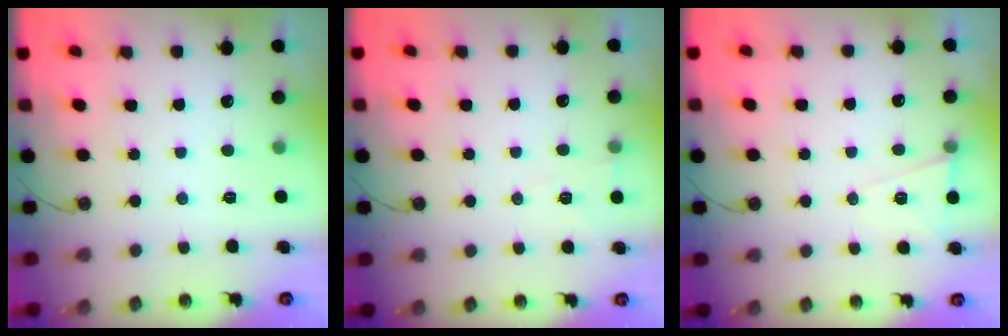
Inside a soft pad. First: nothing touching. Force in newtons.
{"total": 5.5, "press": 3.3, "slide": 4.4}
{"total": 6.9, "press": 5.3, "slide": 4.5}